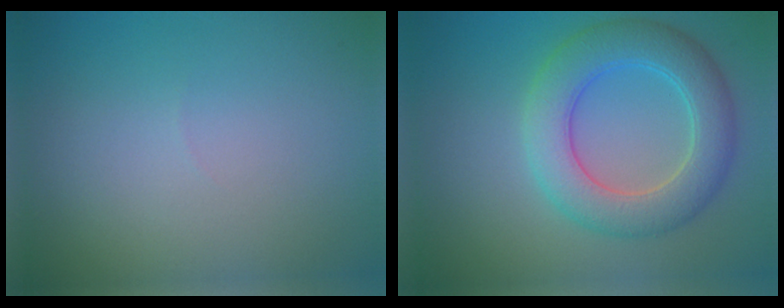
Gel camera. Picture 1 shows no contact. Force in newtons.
{"total": 5.8, "press": 5.8, "slide": 0.2}